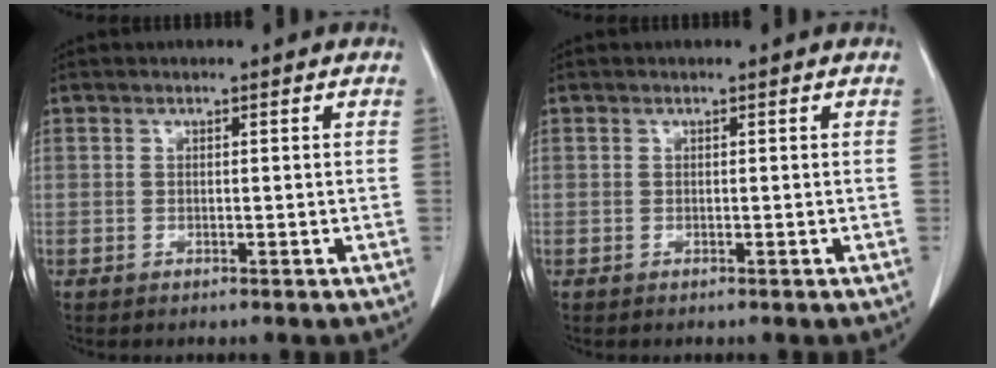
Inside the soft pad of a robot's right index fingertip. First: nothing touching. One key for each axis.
{"total": 0.0}